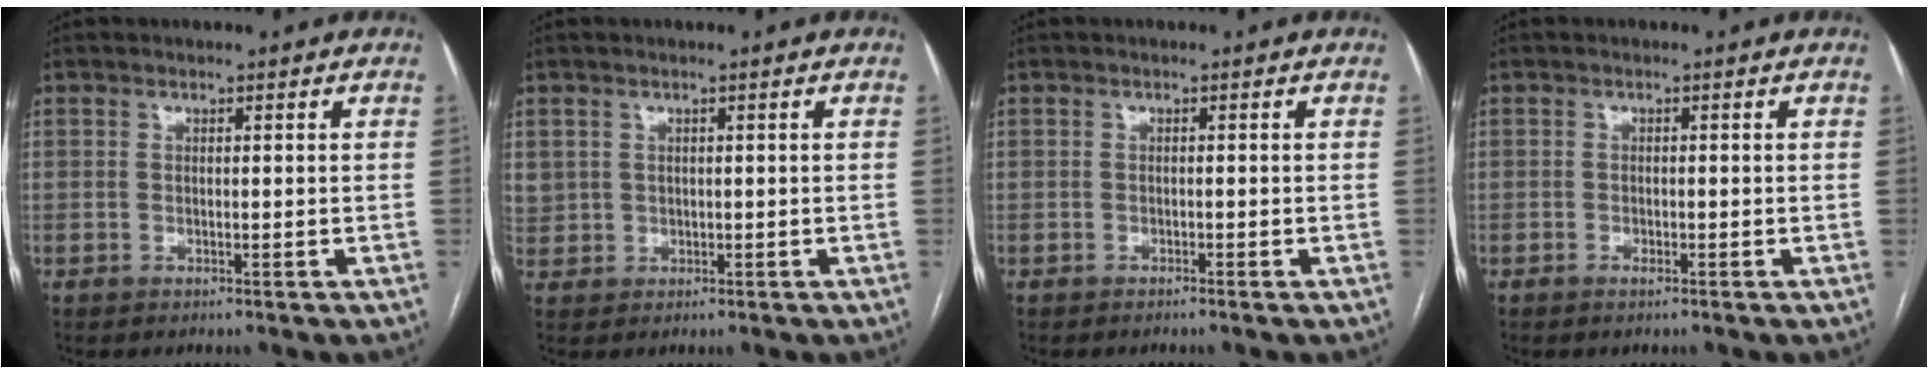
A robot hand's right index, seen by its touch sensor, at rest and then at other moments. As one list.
[{"total": 2.6, "force": [0.6, 2.5, 0.5], "torque": [-0.005, 0.009, 0.020]}, {"total": 0.5, "force": [-0.4, -0.1, 0.3], "torque": [-0.008, 0.001, -0.009]}, {"total": 0.9, "force": [-0.6, 0.2, 0.6], "torque": [-0.011, 0.000, -0.009]}]